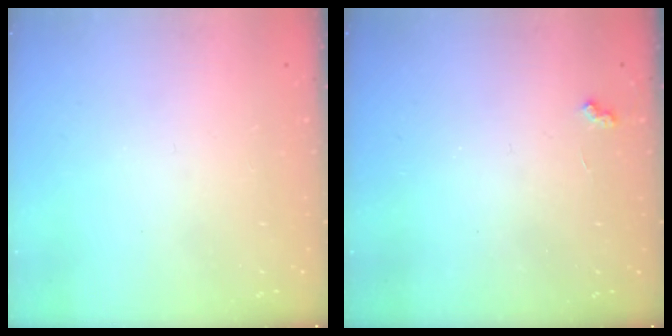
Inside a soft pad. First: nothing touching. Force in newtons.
{"total": 2.9, "press": 2.8, "slide": 0.6}